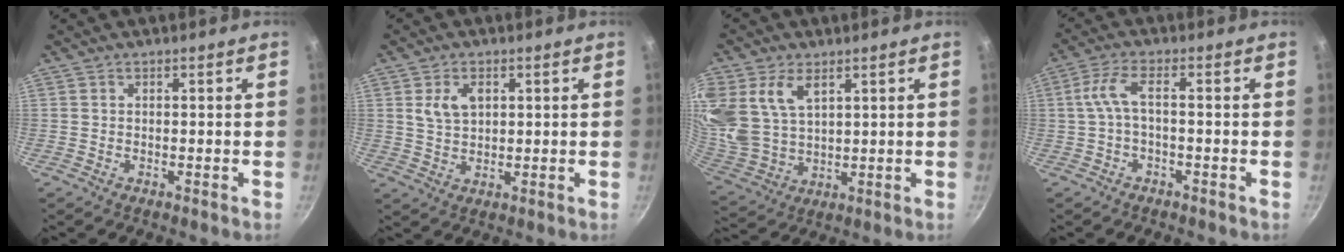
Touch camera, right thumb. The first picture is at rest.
{"total": 5.3, "force": [1.7, 3.4, 3.8], "torque": [-0.061, -0.006, 0.035]}
{"total": 15.5, "force": [6.5, 10.0, 9.8], "torque": [-0.210, -0.016, 0.142]}
{"total": 4.5, "force": [-1.1, 1.4, 4.1], "torque": [-0.101, 0.019, -0.026]}